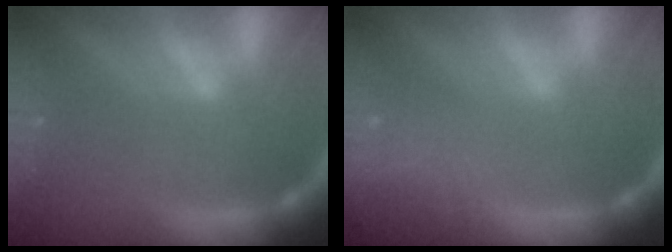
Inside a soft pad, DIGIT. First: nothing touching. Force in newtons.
{"total": 8.0}